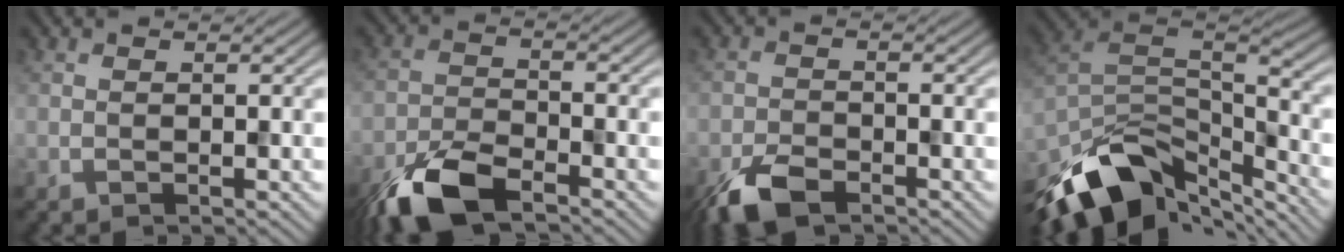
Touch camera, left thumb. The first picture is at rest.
{"total": 8.0, "force": [-5.6, 2.9, 4.9], "torque": [-0.099, -0.007, -0.121]}
{"total": 5.5, "force": [-3.9, 2.3, 3.2], "torque": [-0.062, -0.007, -0.082]}
{"total": 13.7, "force": [-9.0, 6.5, 7.9], "torque": [-0.184, -0.017, -0.161]}